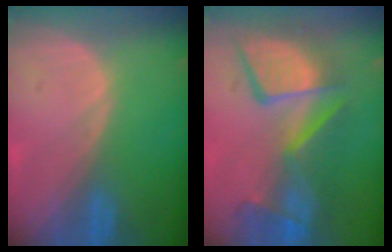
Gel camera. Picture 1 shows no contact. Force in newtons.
{"total": 11.5, "press": 10.7, "slide": 4.4}